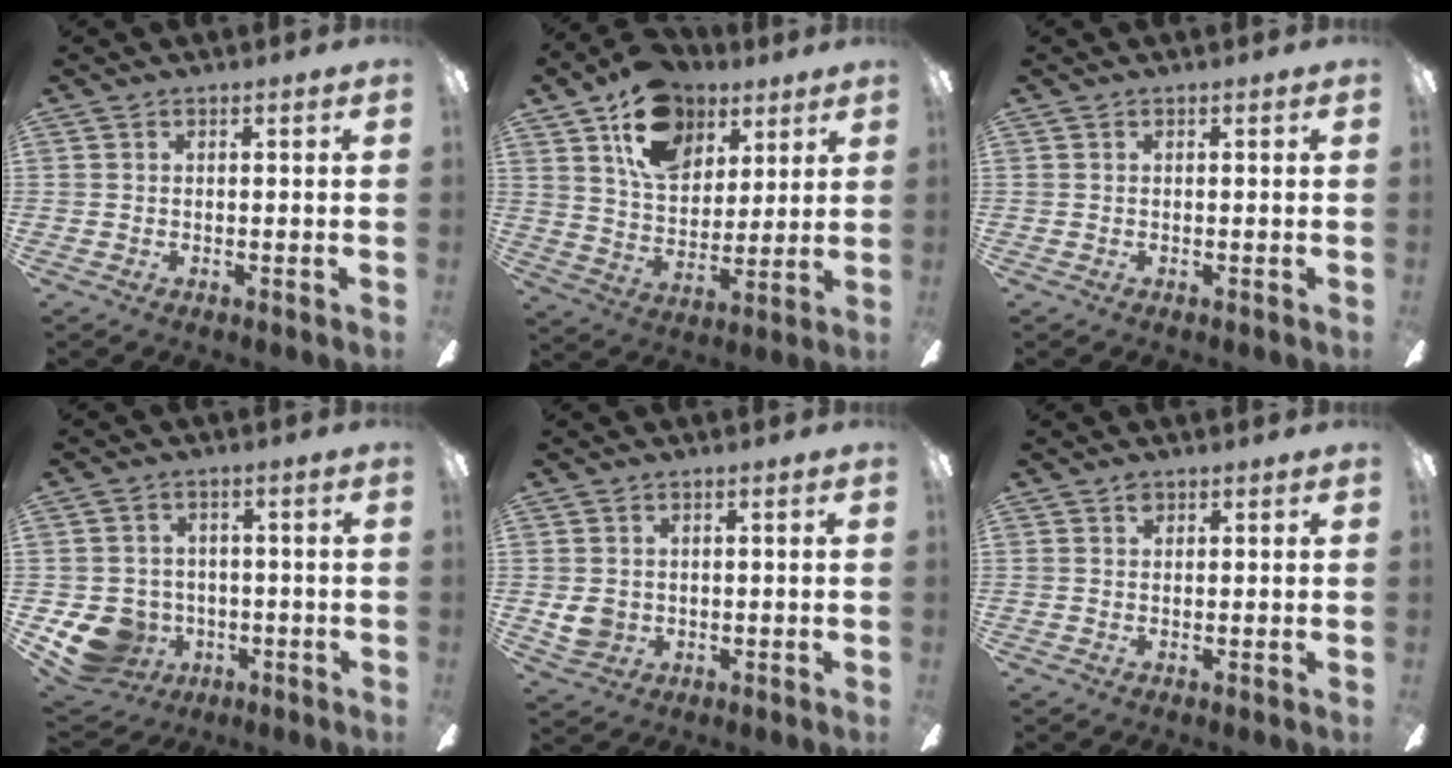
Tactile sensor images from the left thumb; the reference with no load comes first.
{"total": 16.7, "force": [9.5, 11.0, 8.3], "torque": [-0.126, -0.035, 0.177]}
{"total": 0.0}
{"total": 10.8, "force": [-4.2, 9.0, 4.3], "torque": [-0.115, 0.020, -0.069]}
{"total": 4.9, "force": [0.3, 4.4, 2.2], "torque": [-0.049, 0.003, 0.007]}
{"total": 1.5, "force": [0.9, 0.9, 0.7], "torque": [-0.009, -0.001, 0.015]}